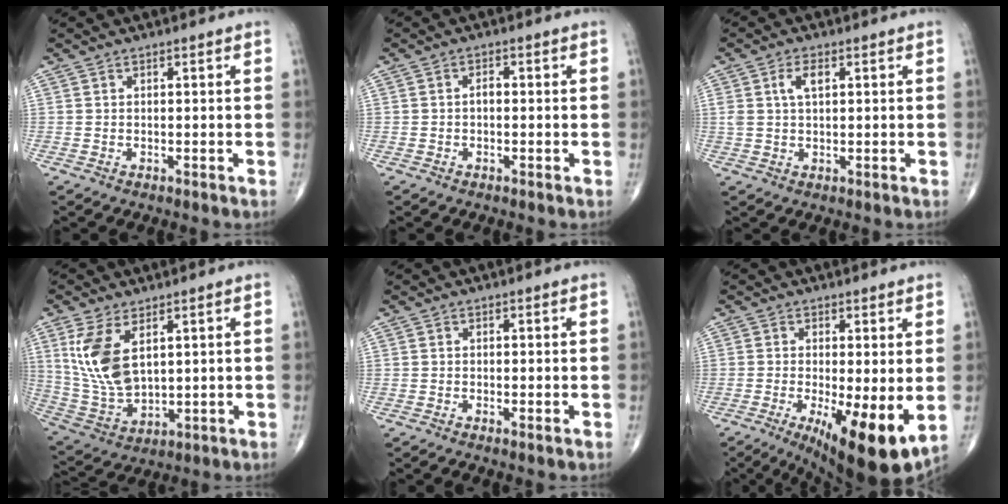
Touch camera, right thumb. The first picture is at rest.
{"total": 1.4, "force": [-0.3, 0.9, 1.1], "torque": [-0.013, 0.005, -0.007]}
{"total": 3.7, "force": [1.3, 1.8, 3.0], "torque": [-0.059, 0.003, 0.028]}
{"total": 11.9, "force": [4.2, 6.2, 9.3], "torque": [-0.189, -0.017, 0.099]}
{"total": 0.8, "force": [-0.3, 0.1, 0.7], "torque": [-0.021, -0.004, -0.009]}
{"total": 13.1, "force": [-2.9, 3.7, 12.2], "torque": [-0.185, -0.026, -0.035]}